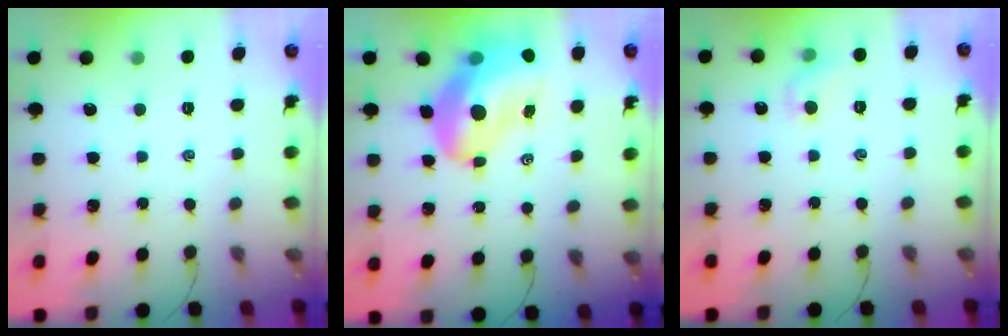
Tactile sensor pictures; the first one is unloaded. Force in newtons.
{"total": 16.9, "press": 16.3, "slide": 4.7}
{"total": 6.2, "press": 6.0, "slide": 1.4}